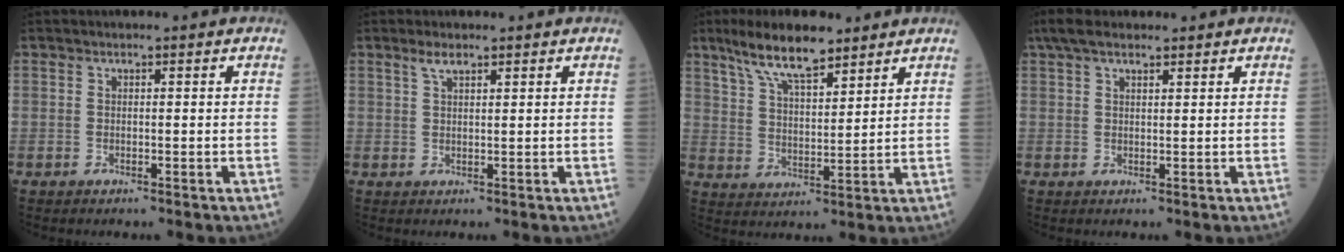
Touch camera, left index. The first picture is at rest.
{"total": 1.9, "force": [1.4, 0.5, 1.2], "torque": [-0.031, 0.006, 0.032]}
{"total": 10.4, "force": [7.8, 2.8, 6.3], "torque": [-0.125, 0.012, 0.145]}
{"total": 6.0, "force": [4.6, 1.8, 3.3], "torque": [-0.065, 0.033, 0.086]}